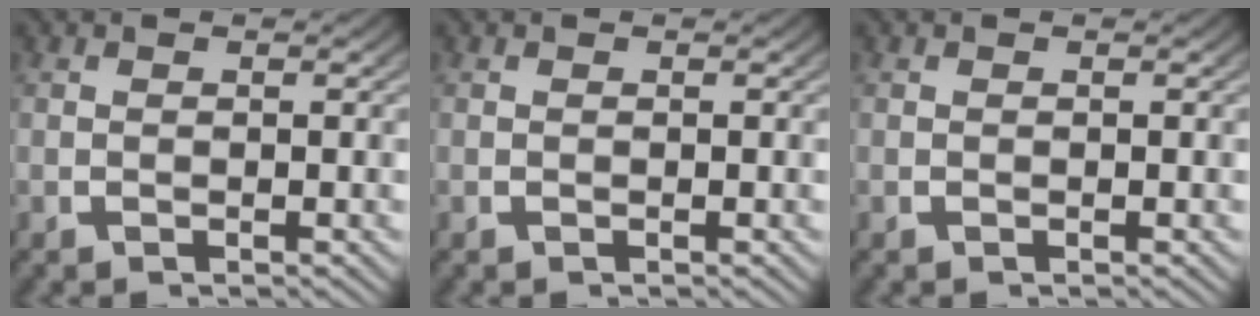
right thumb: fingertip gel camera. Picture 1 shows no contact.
{"total": 0.0}
{"total": 0.0}